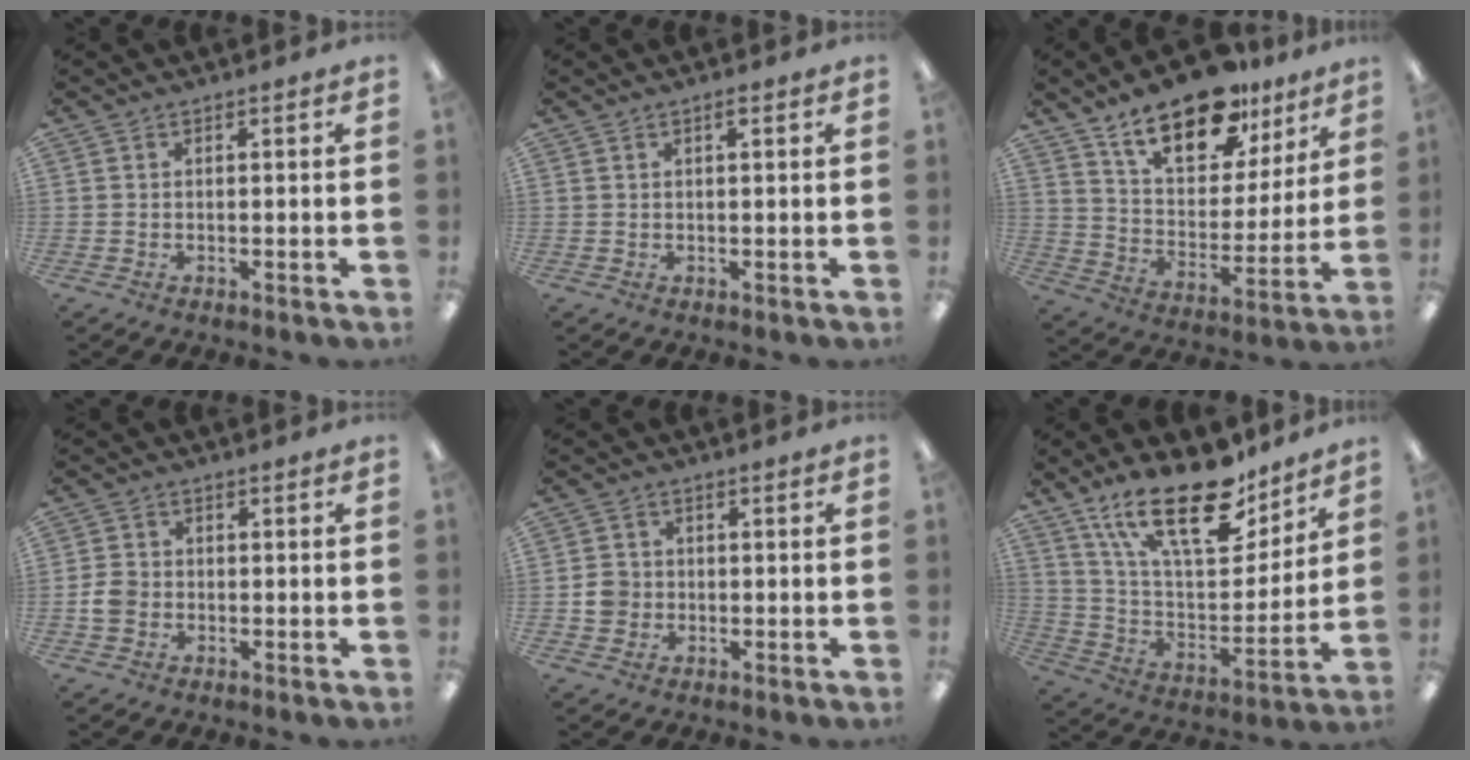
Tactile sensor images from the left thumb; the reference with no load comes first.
{"total": 1.1, "force": [0.7, 0.3, 0.8], "torque": [-0.010, -0.001, 0.010]}
{"total": 20.0, "force": [14.1, 9.2, 10.7], "torque": [-0.176, -0.077, 0.245]}
{"total": 3.8, "force": [-0.7, 3.3, 1.7], "torque": [-0.028, 0.008, -0.012]}
{"total": 4.2, "force": [-0.4, 4.0, 1.2], "torque": [-0.016, 0.006, -0.007]}
{"total": 23.8, "force": [16.0, 9.6, 14.6], "torque": [-0.242, -0.096, 0.279]}